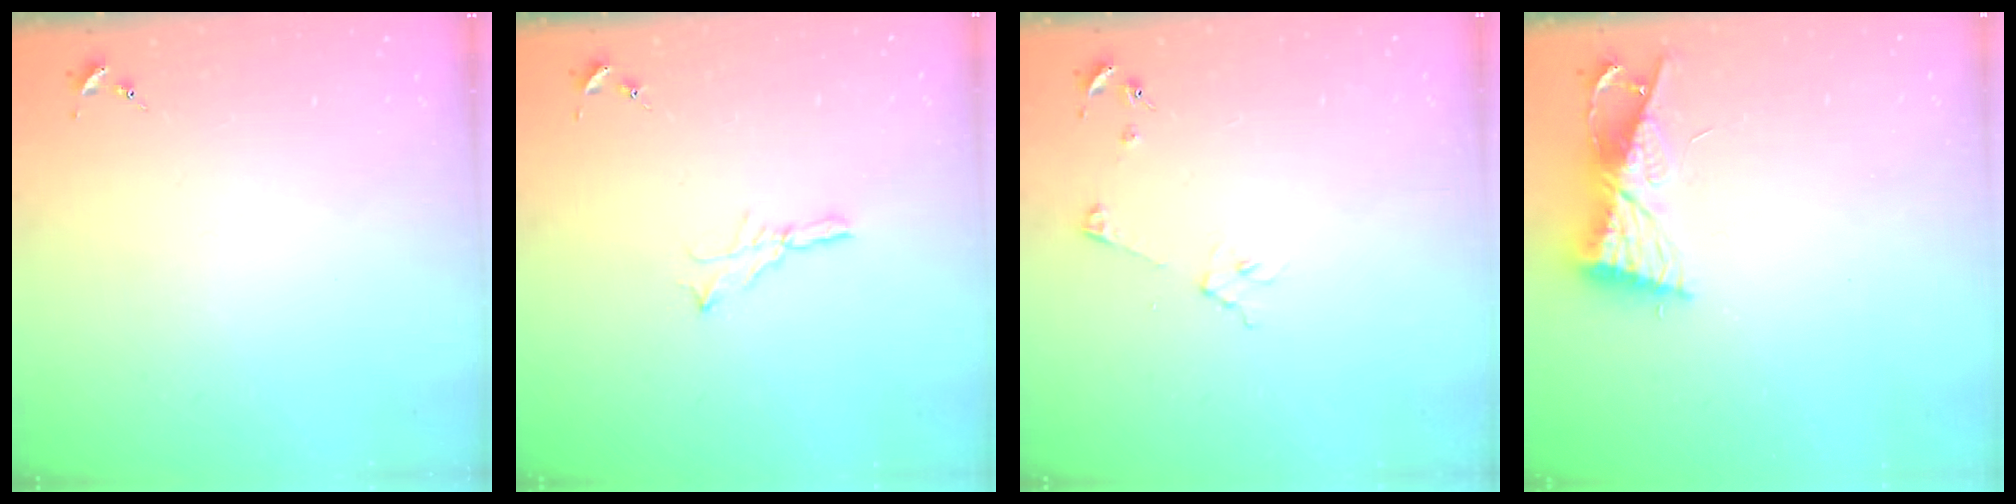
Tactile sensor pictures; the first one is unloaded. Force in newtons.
{"total": 5.3, "press": 5.3, "slide": 0.5}
{"total": 3.8, "press": 3.8, "slide": 0.5}
{"total": 8.9, "press": 8.9, "slide": 0.4}